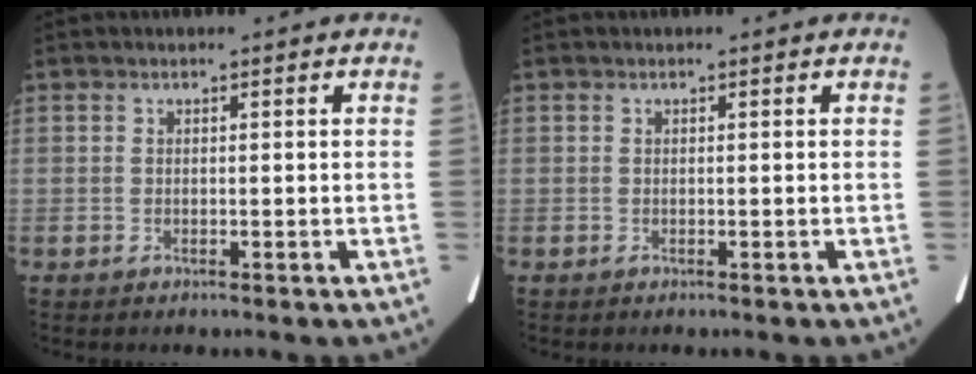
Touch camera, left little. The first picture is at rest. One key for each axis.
{"total": 0.0}